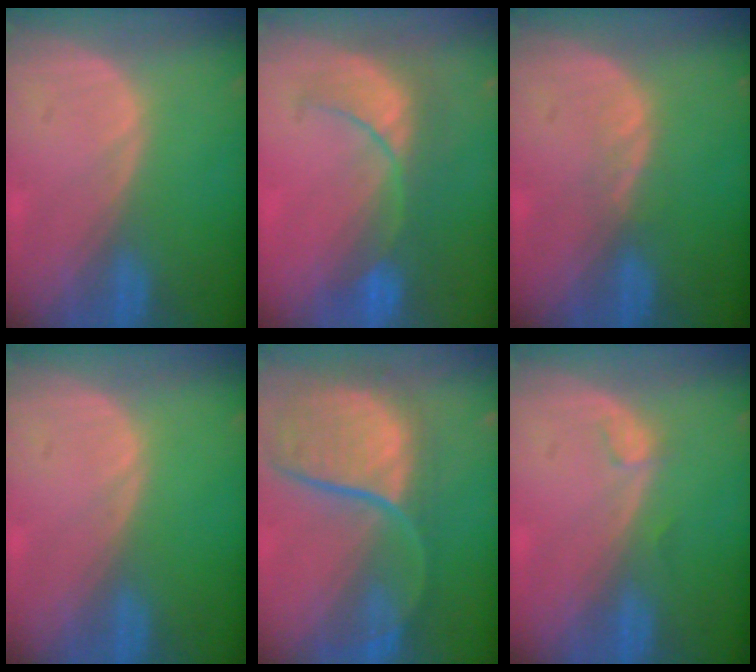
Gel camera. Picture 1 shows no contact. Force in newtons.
{"total": 7.9, "press": 7.8, "slide": 1.3}
{"total": 1.5, "press": 1.5, "slide": 0.2}
{"total": 0.0}
{"total": 11.9, "press": 9.9, "slide": 6.7}
{"total": 1.1, "press": 1.1, "slide": 0.2}